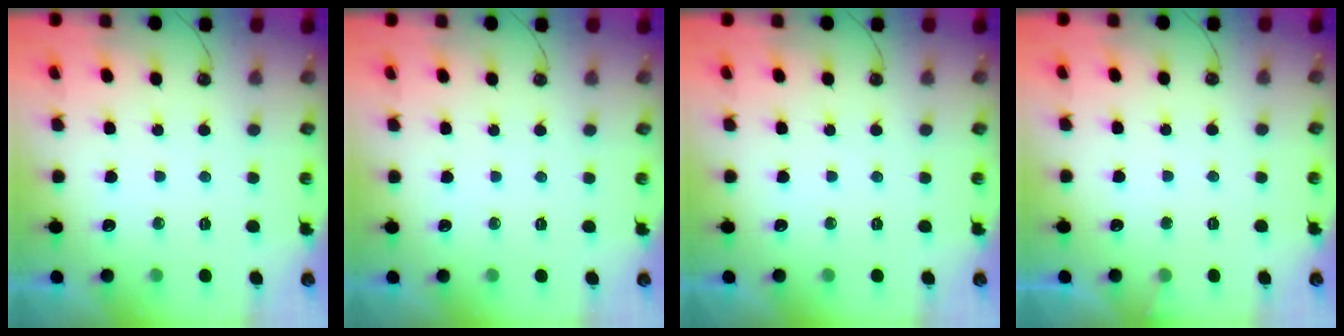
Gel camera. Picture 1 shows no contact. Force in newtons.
{"total": 0.0}
{"total": 0.0}
{"total": 2.9, "press": 2.9, "slide": 0.2}